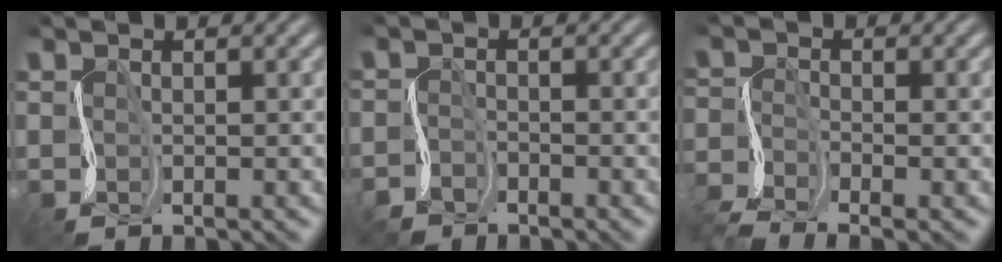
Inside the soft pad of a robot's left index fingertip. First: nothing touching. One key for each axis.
{"total": 2.5, "fx": -2.4, "fy": 0.8, "fz": 0.1, "tx": -0.006, "ty": -0.001, "tz": -0.054}
{"total": 4.2, "fx": -3.7, "fy": 0.9, "fz": 1.8, "tx": -0.045, "ty": -0.009, "tz": -0.084}